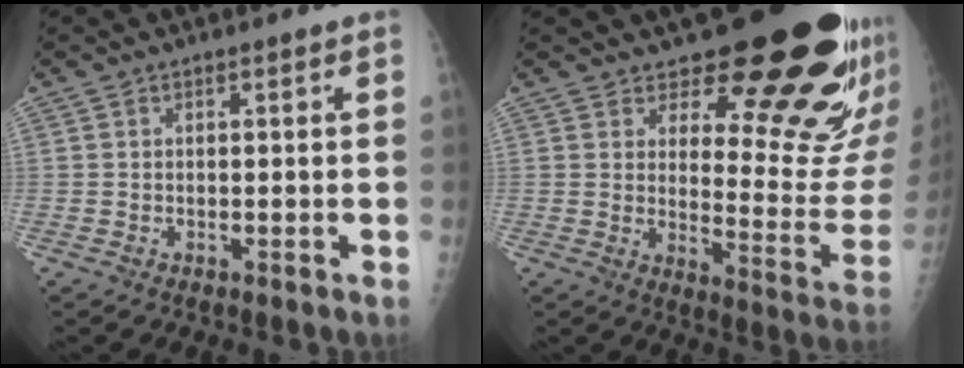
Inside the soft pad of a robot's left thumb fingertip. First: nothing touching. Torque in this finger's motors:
{"motor_torque": [0.50, 0.74, 0.32, -0.55, 0.06]}